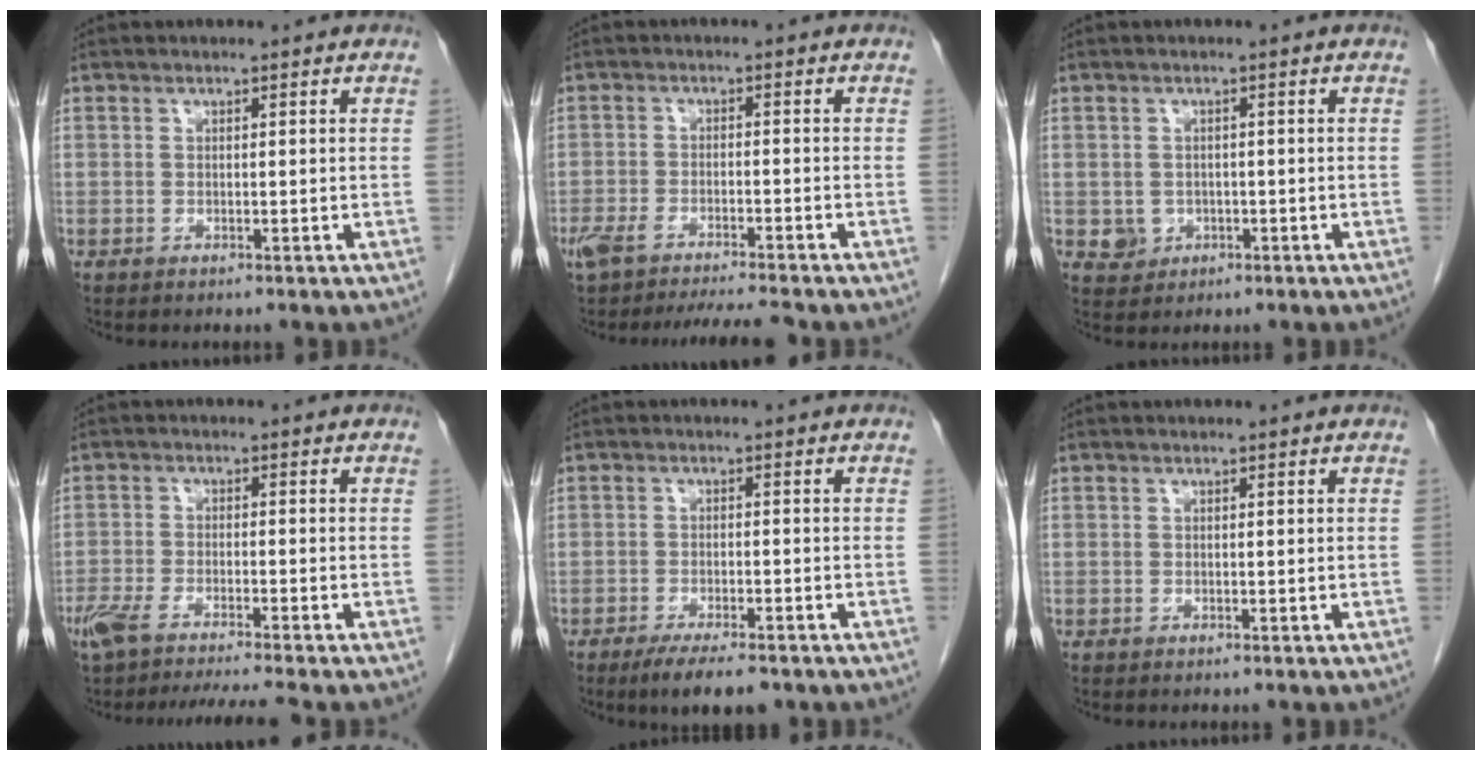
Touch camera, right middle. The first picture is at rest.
{"total": 9.0, "force": [-8.0, 0.4, 4.0], "torque": [-0.066, -0.006, -0.126]}
{"total": 2.7, "force": [-0.6, 2.5, 0.7], "torque": [-0.007, 0.004, -0.001]}
{"total": 10.2, "force": [-8.8, -0.3, 5.3], "torque": [-0.079, -0.016, -0.140]}
{"total": 6.4, "force": [-4.7, 1.3, 4.2], "torque": [-0.061, -0.012, -0.072]}
{"total": 0.0}